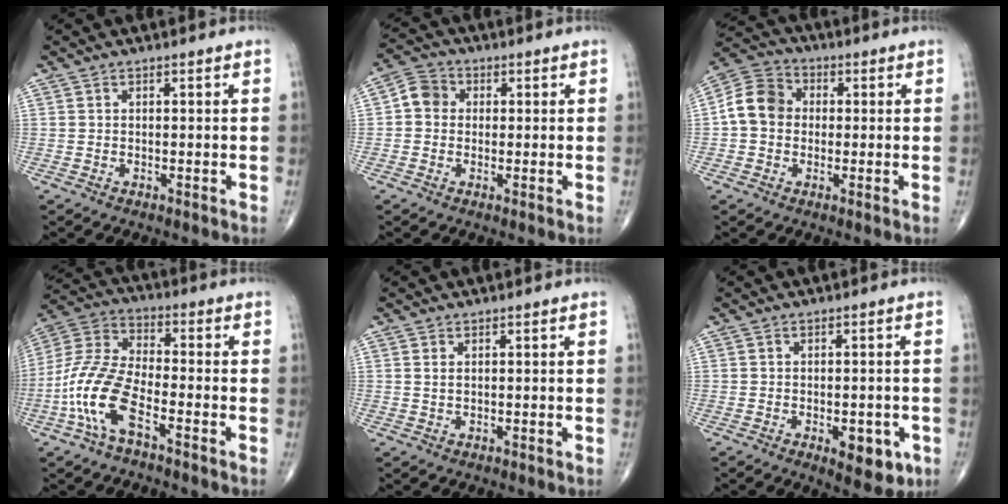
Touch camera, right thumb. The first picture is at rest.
{"total": 4.9, "force": [0.2, 4.3, 2.1], "torque": [-0.023, 0.012, -0.007]}
{"total": 8.8, "force": [0.1, 7.4, 4.8], "torque": [-0.077, 0.026, -0.013]}
{"total": 13.1, "force": [-5.6, 5.2, 10.7], "torque": [-0.238, 0.032, -0.116]}
{"total": 1.2, "force": [0.5, 0.7, 0.8], "torque": [-0.019, 0.000, 0.013]}
{"total": 7.1, "force": [-2.5, 3.5, 5.6], "torque": [-0.054, 0.000, -0.023]}